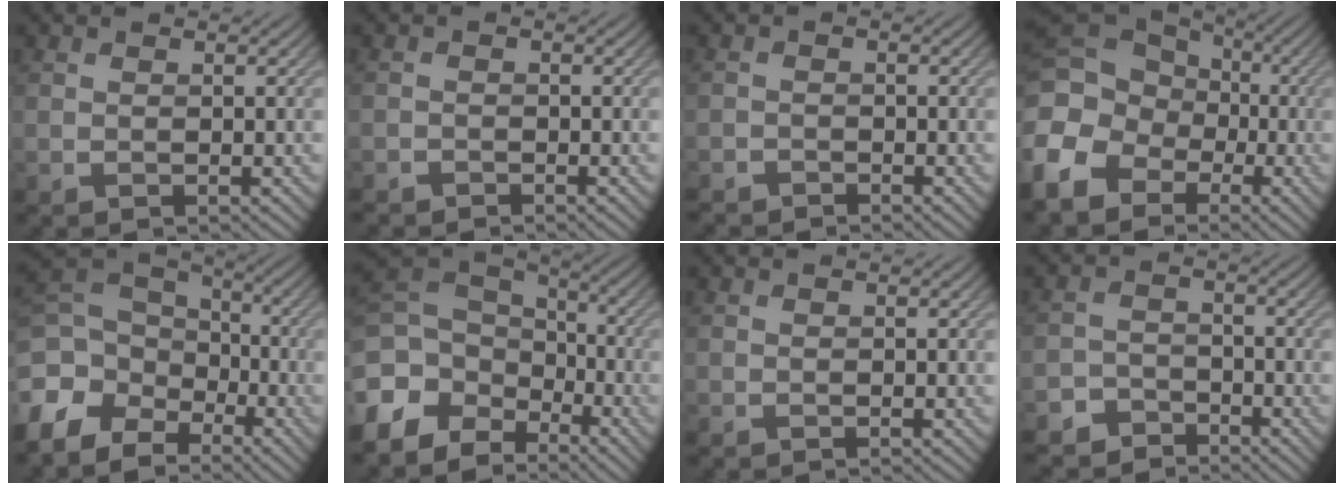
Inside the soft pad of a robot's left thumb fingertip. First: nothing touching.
{"total": 1.3, "force": [-1.2, 0.5, 0.0], "torque": [0.001, 0.001, -0.025]}
{"total": 1.8, "force": [-1.7, 0.5, 0.0], "torque": [0.001, -0.001, -0.036]}
{"total": 15.5, "force": [-4.7, 12.4, 8.1], "torque": [-0.233, -0.032, -0.098]}
{"total": 10.5, "force": [-5.1, 7.5, 5.2], "torque": [-0.148, -0.030, -0.099]}
{"total": 11.6, "force": [-5.6, 8.4, 5.7], "torque": [-0.170, -0.024, -0.102]}
{"total": 0.0}
{"total": 4.0, "force": [-3.4, 2.1, 0.2], "torque": [0.002, 0.000, -0.068]}